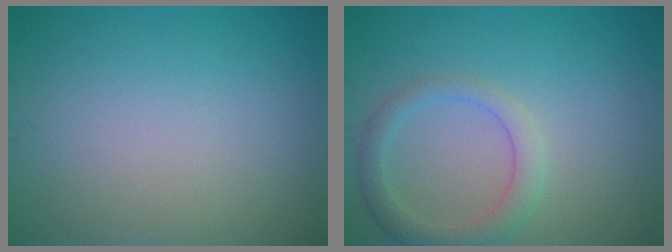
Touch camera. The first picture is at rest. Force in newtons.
{"total": 3.0, "press": 2.9, "slide": 0.3}